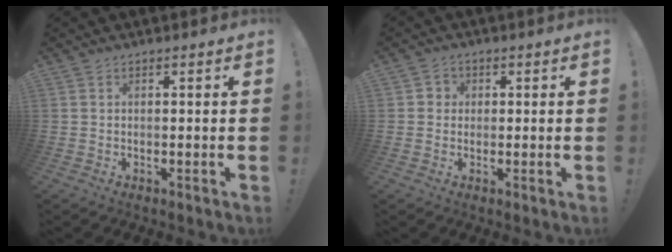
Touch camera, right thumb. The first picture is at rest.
{"total": 2.6, "force": [-0.1, 2.5, 0.7], "torque": [-0.012, 0.005, -0.003]}